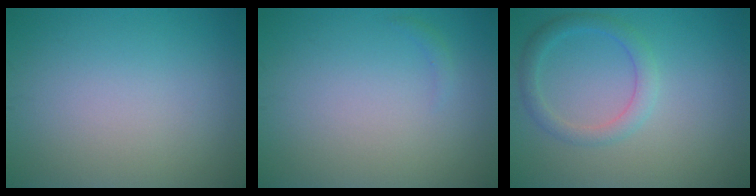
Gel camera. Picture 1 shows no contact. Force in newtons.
{"total": 0.6, "press": 0.5, "slide": 0.1}
{"total": 2.4, "press": 2.4, "slide": 0.1}